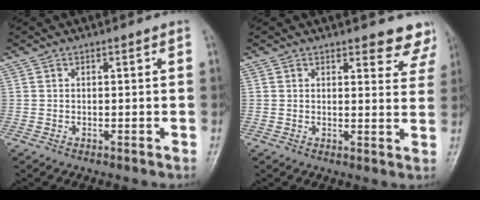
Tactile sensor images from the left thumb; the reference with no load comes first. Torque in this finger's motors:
{"motor_torque": [-0.03, 0.11, -0.13, -0.15, 0.02]}